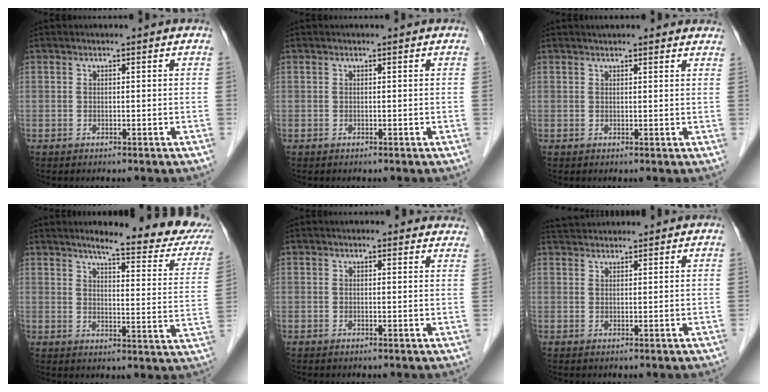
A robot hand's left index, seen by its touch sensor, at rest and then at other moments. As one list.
[{"total": 0.0}, {"total": 7.6, "force": [6.9, 1.6, 2.9], "torque": [-0.032, 0.021, 0.074]}, {"total": 17.2, "force": [15.0, 1.7, 8.2], "torque": [-0.093, -0.051, 0.170]}, {"total": 8.2, "force": [7.6, 2.3, 2.2], "torque": [-0.005, 0.015, 0.068]}, {"total": 5.2, "force": [5.1, 0.5, 1.1], "torque": [-0.022, 0.041, 0.085]}]